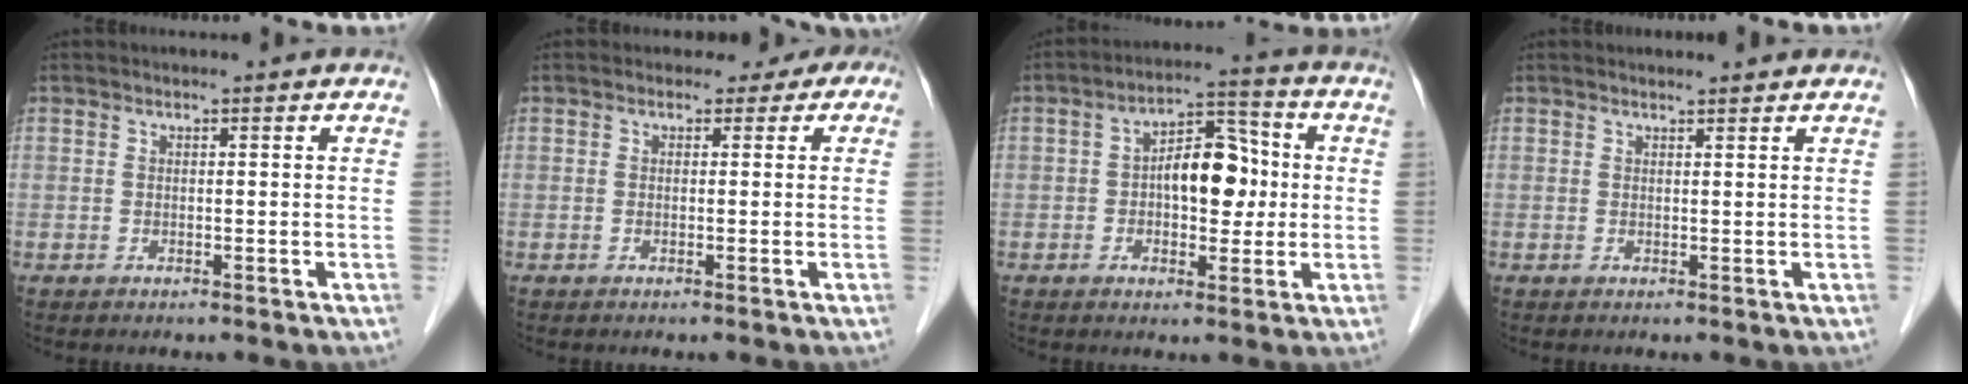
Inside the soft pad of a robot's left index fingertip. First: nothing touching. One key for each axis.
{"total": 2.7, "fx": 0.8, "fy": 2.5, "fz": 0.9, "tx": -0.002, "ty": 0.015, "tz": -0.003}
{"total": 8.6, "fx": 0.0, "fy": 4.4, "fz": 7.3, "tx": -0.118, "ty": 0.033, "tz": 0.000}
{"total": 1.5, "fx": 1.5, "fy": 0.1, "fz": 0.3, "tx": -0.010, "ty": 0.004, "tz": 0.023}